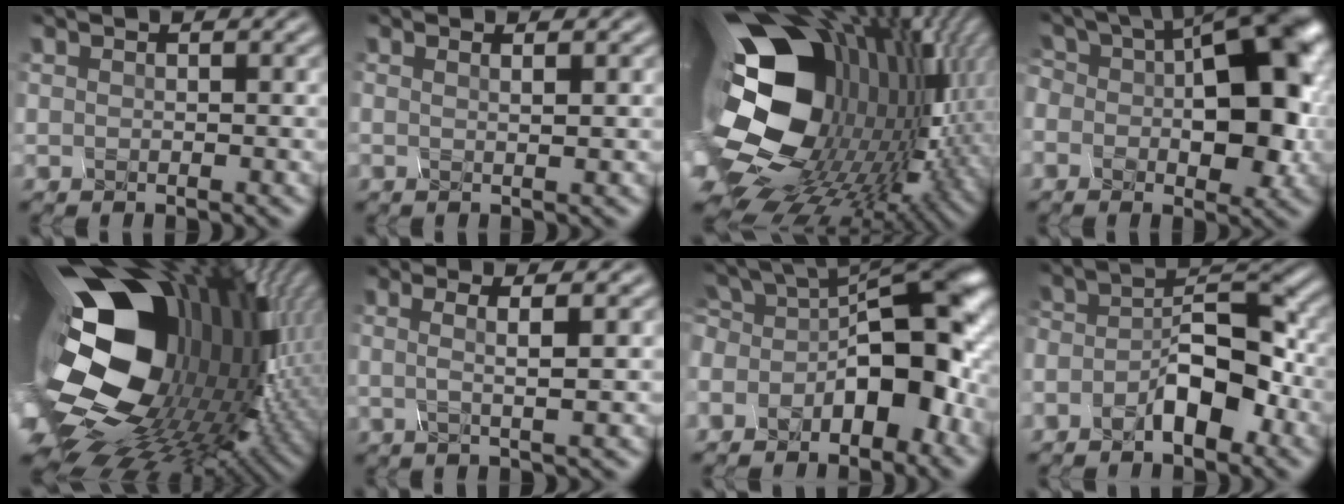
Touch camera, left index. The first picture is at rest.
{"total": 1.1, "force": [0.3, 0.3, 1.0], "torque": [-0.009, 0.010, -0.007]}
{"total": 20.2, "force": [-0.4, 14.0, 14.7], "torque": [-0.333, -0.070, 0.025]}
{"total": 11.0, "force": [-1.1, 5.8, 9.3], "torque": [-0.137, 0.011, -0.004]}
{"total": 20.7, "force": [1.8, 13.5, 15.6], "torque": [-0.330, -0.046, 0.055]}
{"total": 1.9, "force": [0.1, -0.1, 1.9], "torque": [-0.050, 0.006, 0.007]}
{"total": 9.5, "force": [-3.9, 4.5, 7.4], "torque": [-0.103, 0.018, -0.063]}
{"total": 4.7, "force": [-3.5, 1.6, 2.7], "torque": [-0.056, 0.016, -0.046]}